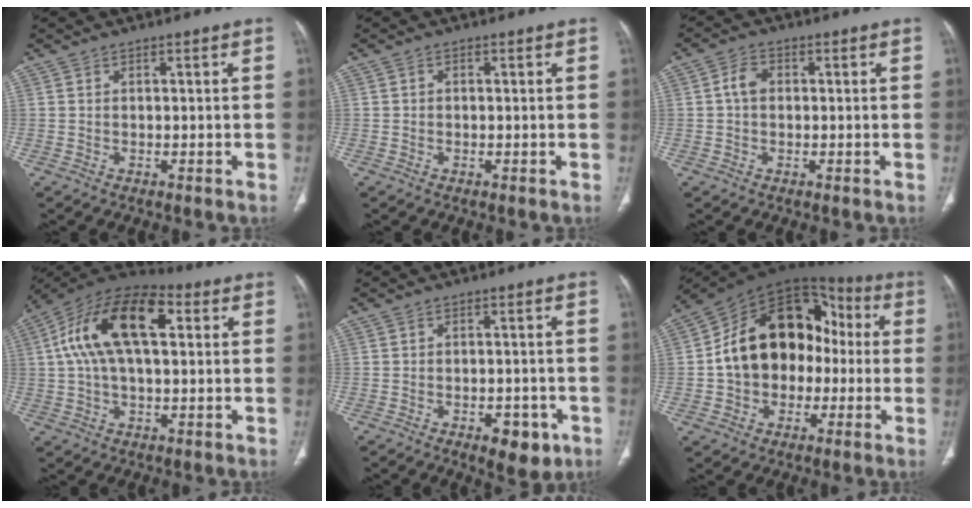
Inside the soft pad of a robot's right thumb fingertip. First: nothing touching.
{"total": 0.5, "force": [0.0, 0.5, 0.3], "torque": [-0.002, 0.002, -0.003]}
{"total": 3.3, "force": [0.2, 2.4, 2.3], "torque": [-0.039, 0.010, -0.002]}
{"total": 18.4, "force": [4.2, 9.4, 15.3], "torque": [-0.273, 0.034, 0.065]}
{"total": 6.6, "force": [-3.1, 3.4, 4.7], "torque": [-0.042, 0.009, -0.036]}
{"total": 20.5, "force": [-0.4, 15.2, 13.8], "torque": [-0.187, 0.054, -0.010]}